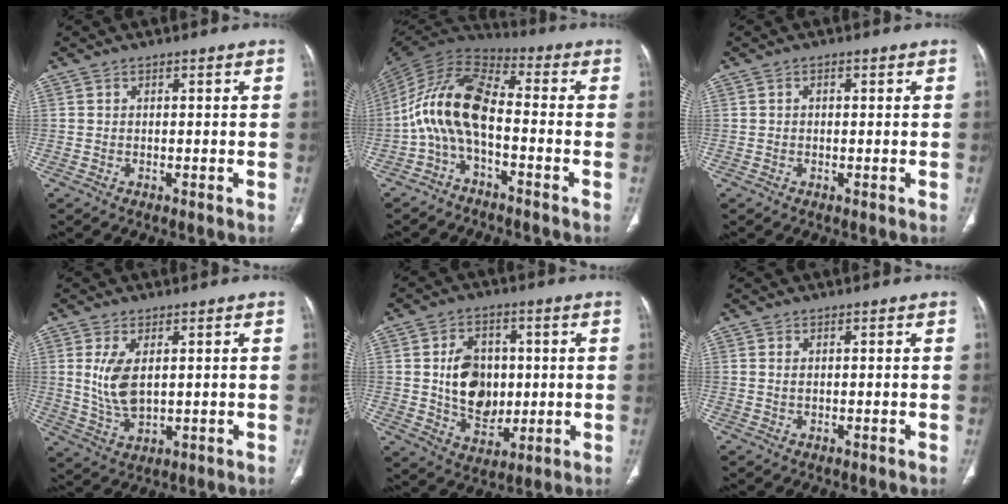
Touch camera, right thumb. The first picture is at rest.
{"total": 12.9, "force": [-3.2, 6.0, 10.9], "torque": [-0.218, 0.069, -0.074]}
{"total": 0.7, "force": [0.1, 0.5, 0.5], "torque": [-0.008, 0.000, 0.001]}
{"total": 7.6, "force": [1.5, 3.9, 6.4], "torque": [-0.128, -0.014, 0.042]}
{"total": 12.1, "force": [0.8, 9.0, 8.1], "torque": [-0.097, -0.005, 0.023]}
{"total": 0.9, "force": [0.3, 0.5, 0.7], "torque": [-0.018, 0.001, 0.011]}